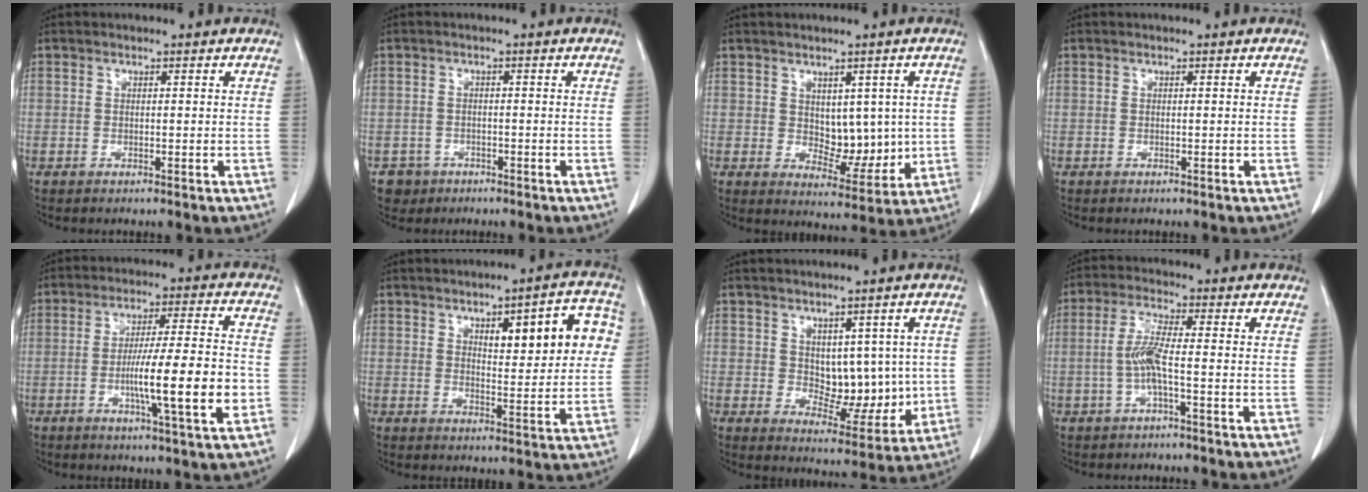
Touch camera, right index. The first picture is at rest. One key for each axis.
{"total": 3.1, "fx": -1.6, "fy": 2.6, "fz": -0.2, "tx": 0.001, "ty": 0.010, "tz": -0.026}
{"total": 7.0, "fx": 0.8, "fy": 4.2, "fz": 5.6, "tx": -0.070, "ty": -0.001, "tz": 0.029}
{"total": 0.0}
{"total": 12.6, "fx": -3.0, "fy": 0.1, "fz": 12.3, "tx": -0.201, "ty": -0.002, "tz": -0.053}
{"total": 11.2, "fx": 3.6, "fy": 3.3, "fz": 10.0, "tx": -0.124, "ty": 0.019, "tz": 0.049}
{"total": 8.3, "fx": 1.0, "fy": 5.0, "fz": 6.5, "tx": -0.076, "ty": 0.003, "tz": 0.033}
{"total": 4.9, "fx": -1.0, "fy": 0.1, "fz": 4.8, "tx": -0.105, "ty": 0.005, "tz": -0.022}